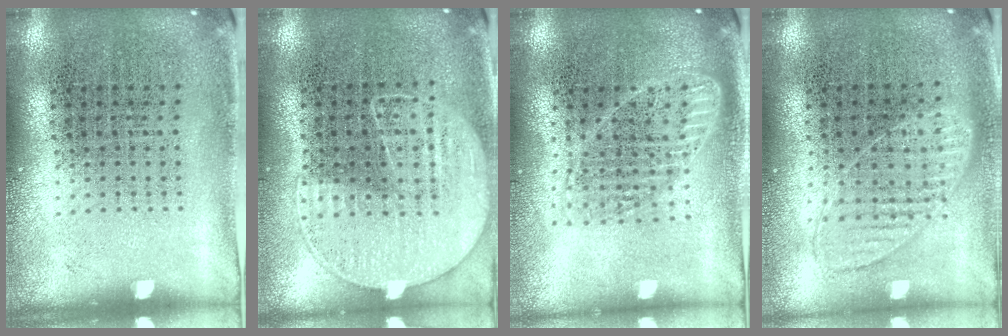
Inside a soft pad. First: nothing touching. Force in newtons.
{"total": 1.1, "press": 1.0, "slide": 0.6}
{"total": 1.8, "press": 1.6, "slide": 0.9}
{"total": 0.9, "press": 0.9, "slide": 0.2}